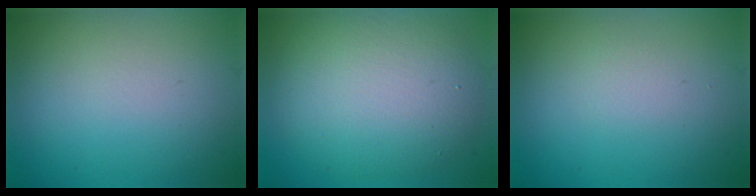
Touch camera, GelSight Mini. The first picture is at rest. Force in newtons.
{"total": 8.3, "press": 8.3, "slide": 0.7}
{"total": 0.7, "press": 0.7, "slide": 0.1}